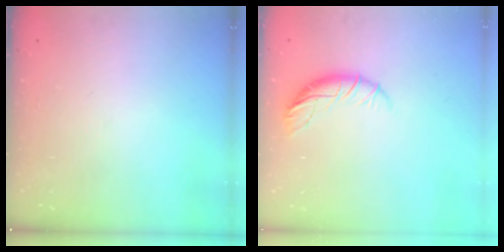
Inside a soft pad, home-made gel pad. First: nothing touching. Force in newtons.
{"total": 8.6, "press": 8.4, "slide": 1.6}